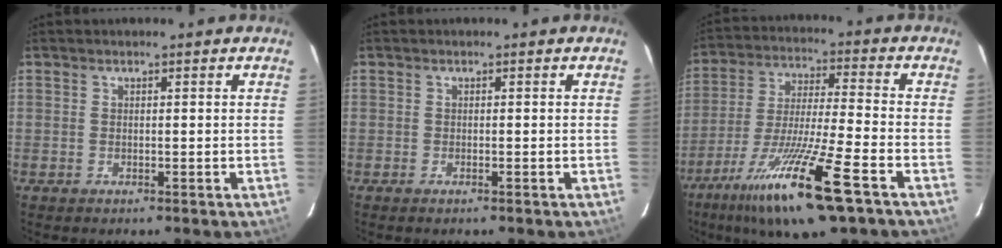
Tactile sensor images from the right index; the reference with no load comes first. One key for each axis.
{"total": 0.6, "fx": -0.4, "fy": 0.0, "fz": 0.3, "tx": -0.006, "ty": 0.001, "tz": -0.008}
{"total": 18.6, "fx": -11.2, "fy": 1.6, "fz": 14.8, "tx": -0.295, "ty": -0.048, "tz": -0.199}